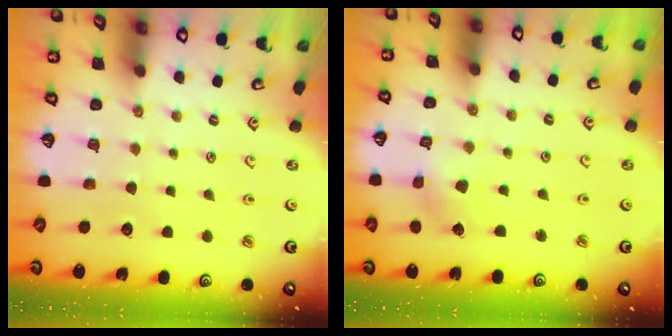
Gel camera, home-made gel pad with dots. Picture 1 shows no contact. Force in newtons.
{"total": 2.4, "press": 2.4, "slide": 0.2}